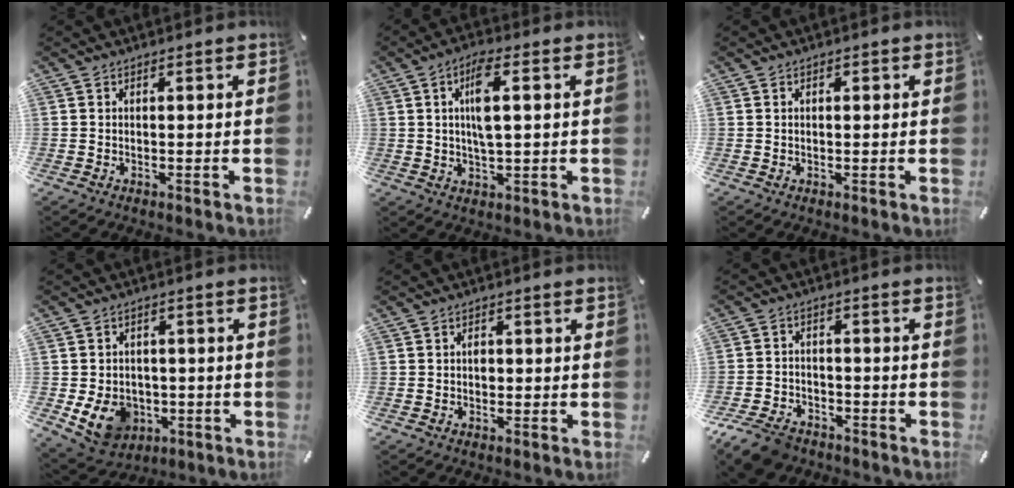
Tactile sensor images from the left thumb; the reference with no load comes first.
{"total": 7.9, "force": [1.6, 2.6, 7.2], "torque": [-0.141, 0.002, 0.023]}
{"total": 1.0, "force": [0.0, 0.7, 0.7], "torque": [-0.015, 0.005, -0.002]}
{"total": 10.1, "force": [-3.2, 8.2, 5.0], "torque": [-0.112, 0.011, -0.057]}
{"total": 1.9, "force": [-0.2, 1.5, 1.2], "torque": [-0.016, 0.001, -0.007]}
{"total": 7.9, "force": [-6.0, 4.2, 3.0], "torque": [-0.057, 0.029, -0.113]}